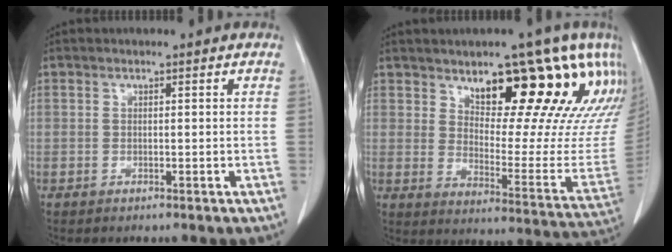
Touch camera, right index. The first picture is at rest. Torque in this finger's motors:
{"motor_torque": [0.64, 0.80, 0.20, 0.05]}